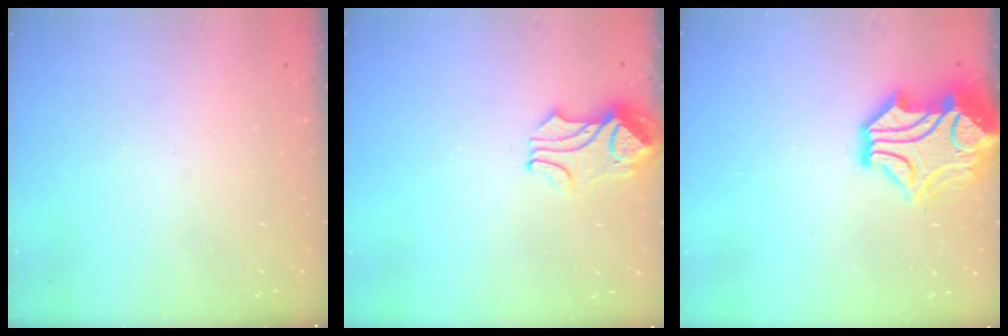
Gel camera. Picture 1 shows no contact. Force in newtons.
{"total": 2.1, "press": 2.0, "slide": 0.7}
{"total": 9.2, "press": 8.9, "slide": 2.3}